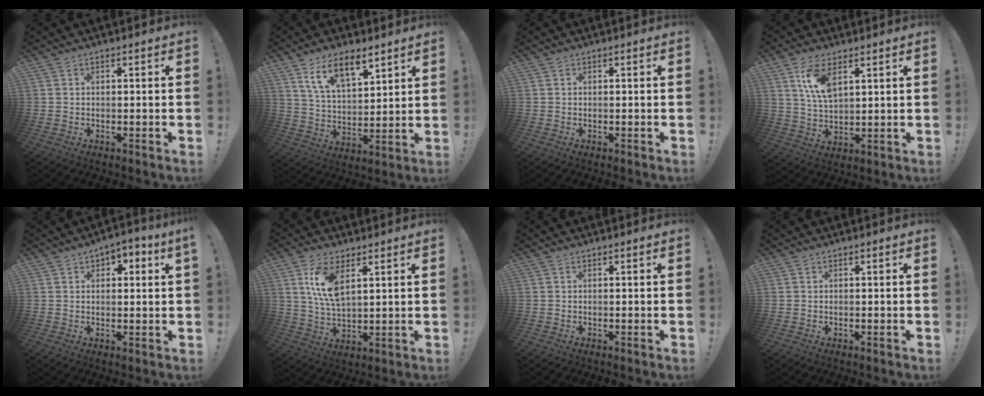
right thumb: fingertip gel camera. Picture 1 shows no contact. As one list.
[{"total": 12.7, "force": [8.3, 5.4, 7.9], "torque": [-0.137, -0.039, 0.154]}, {"total": 0.0}, {"total": 9.5, "force": [4.9, 4.5, 6.8], "torque": [-0.131, -0.014, 0.089]}, {"total": 3.3, "force": [1.0, 1.8, 2.6], "torque": [-0.030, 0.003, 0.014]}, {"total": 10.5, "force": [5.0, 4.6, 8.0], "torque": [-0.167, -0.021, 0.086]}, {"total": 0.0}, {"total": 0.0}]